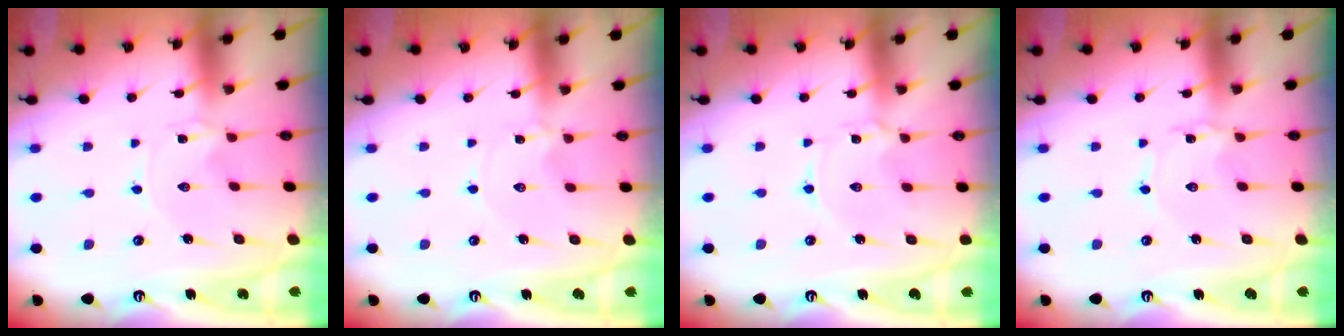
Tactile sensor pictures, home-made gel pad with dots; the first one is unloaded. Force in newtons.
{"total": 0.6, "press": 0.5, "slide": 0.1}
{"total": 1.3, "press": 1.3, "slide": 0.1}
{"total": 1.2, "press": 1.2, "slide": 0.1}